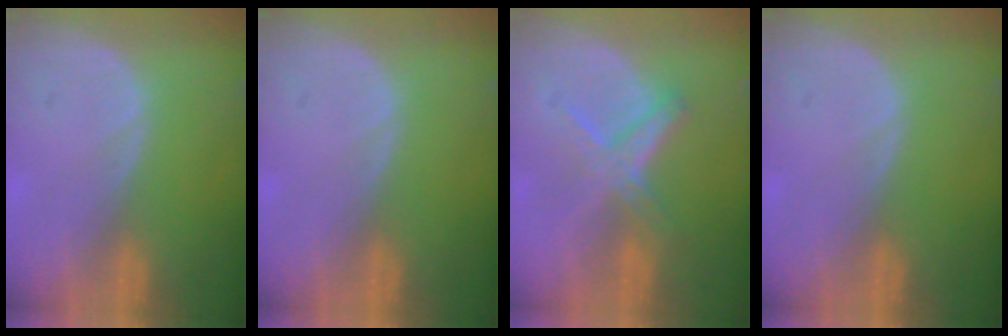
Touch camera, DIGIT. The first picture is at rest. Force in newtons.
{"total": 0.0}
{"total": 5.8, "press": 5.4, "slide": 1.9}
{"total": 0.0}